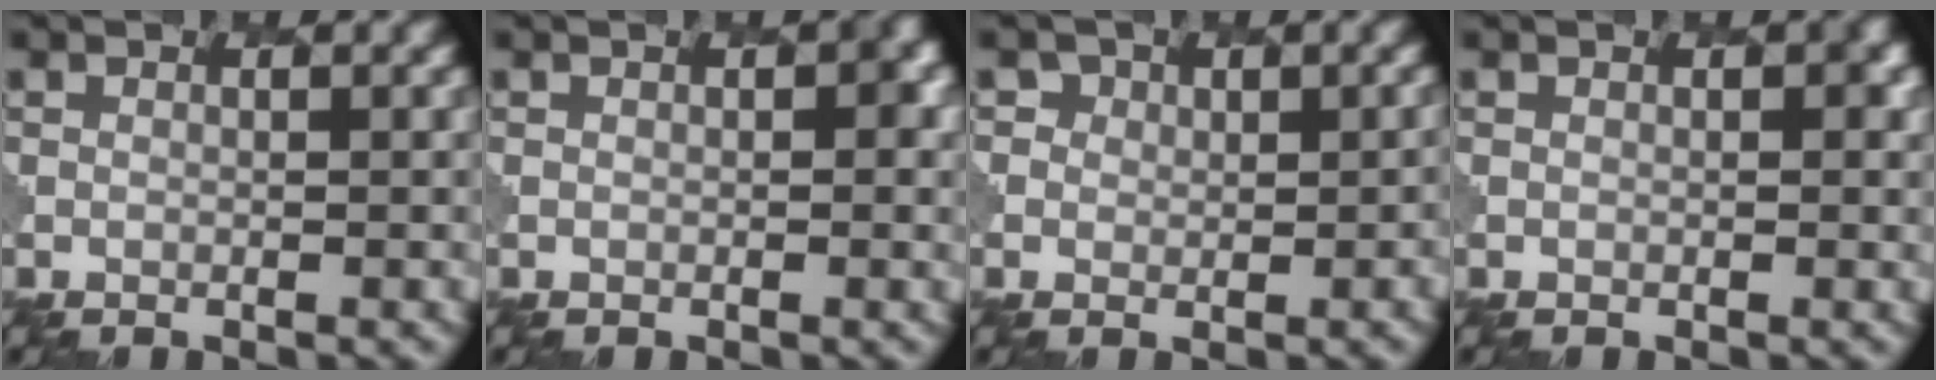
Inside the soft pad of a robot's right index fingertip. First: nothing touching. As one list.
[{"total": 1.5, "force": [-0.1, 0.7, 1.3], "torque": [-0.014, 0.004, -0.003]}, {"total": 3.1, "force": [0.7, 2.9, 0.9], "torque": [0.005, 0.012, -0.010]}, {"total": 1.2, "force": [0.1, 0.6, 1.0], "torque": [-0.010, 0.002, -0.001]}]